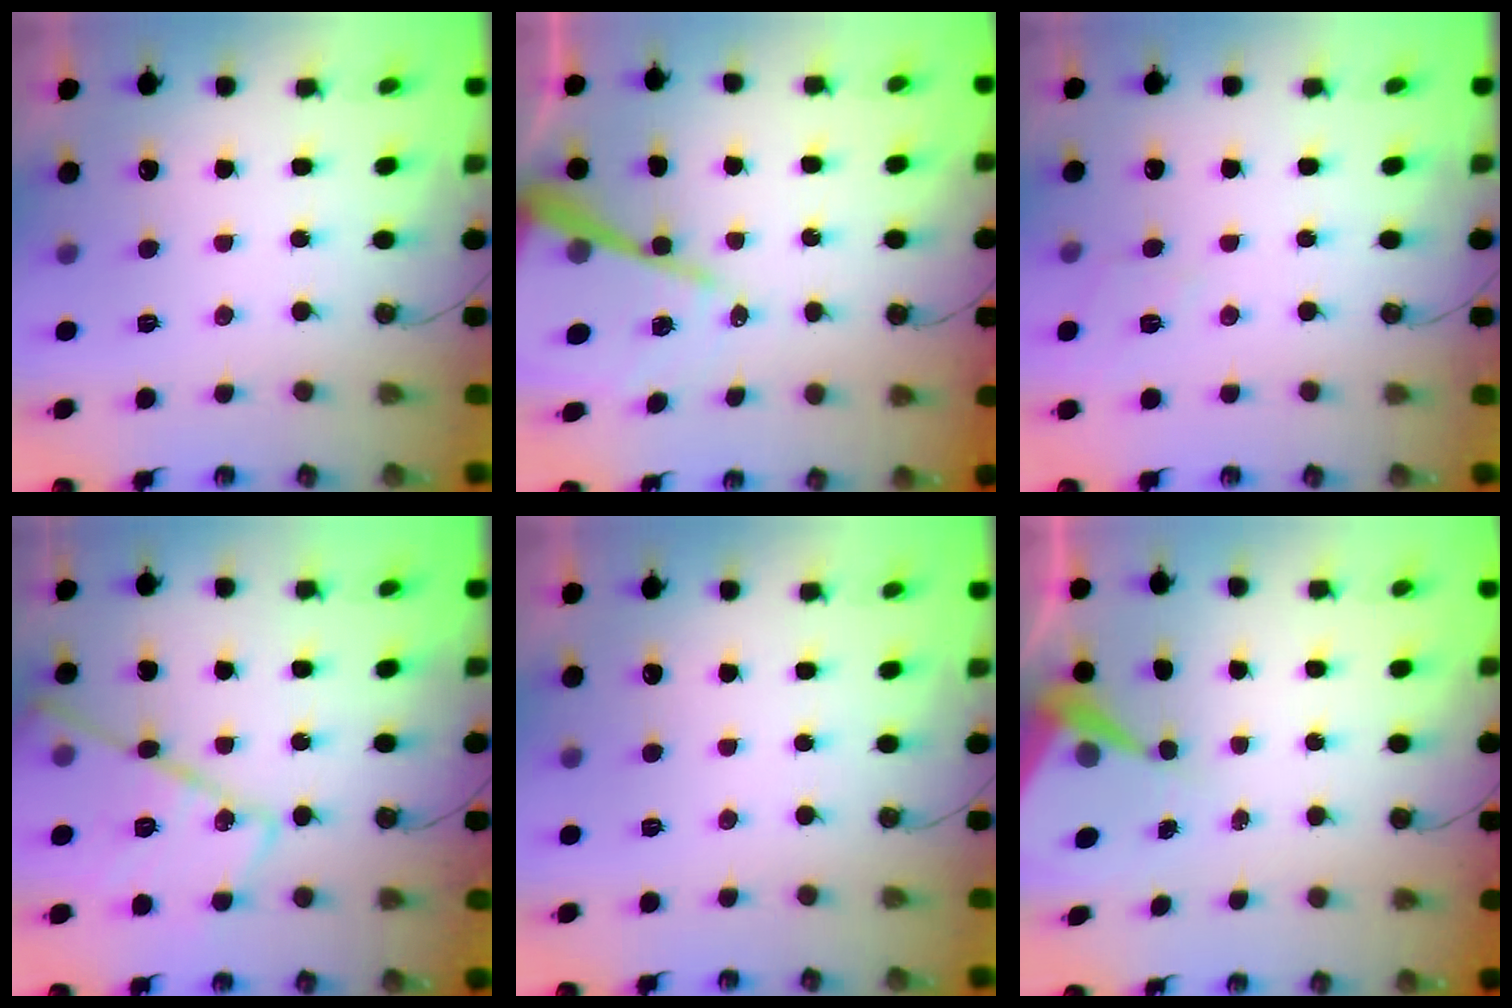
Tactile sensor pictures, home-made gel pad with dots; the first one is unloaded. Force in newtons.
{"total": 19.4, "press": 19.3, "slide": 1.9}
{"total": 4.0, "press": 3.9, "slide": 0.5}
{"total": 18.1, "press": 18.1, "slide": 1.4}
{"total": 0.0}
{"total": 6.5, "press": 6.5, "slide": 0.3}